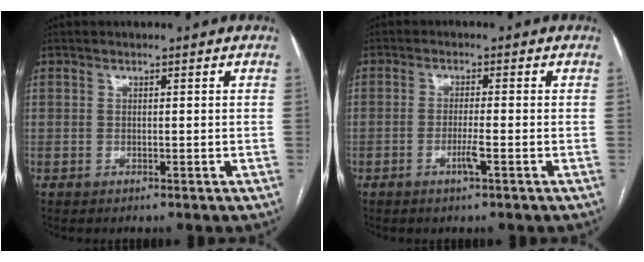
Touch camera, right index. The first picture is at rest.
{"total": 2.6, "force": [-1.2, -0.1, 2.3], "torque": [-0.046, -0.004, -0.023]}